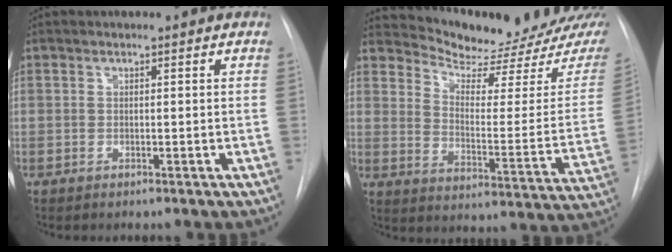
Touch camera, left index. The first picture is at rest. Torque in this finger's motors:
{"motor_torque": [0.11, -0.25, 0.06, 0.00]}